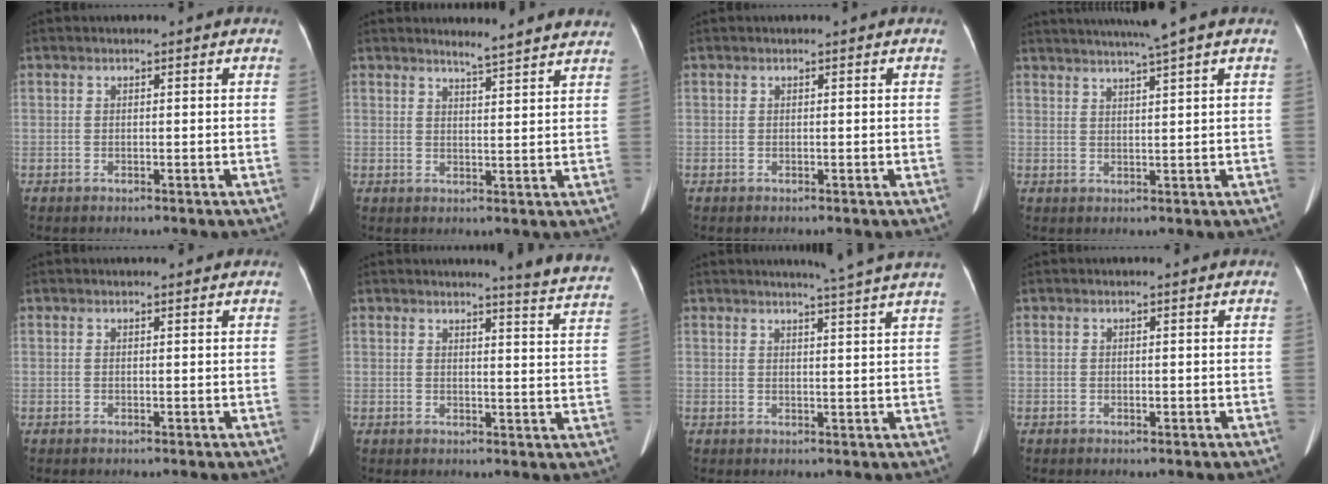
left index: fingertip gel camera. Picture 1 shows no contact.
{"total": 7.3, "force": [6.9, -0.1, 2.3], "torque": [-0.038, -0.003, 0.075]}
{"total": 0.0}
{"total": 7.0, "force": [5.6, -1.4, 3.8], "torque": [-0.061, 0.013, 0.081]}
{"total": 1.3, "force": [1.2, 0.2, 0.4], "torque": [-0.010, 0.006, 0.016]}
{"total": 10.1, "force": [9.8, -1.0, 2.3], "torque": [-0.026, -0.066, 0.091]}
{"total": 7.0, "force": [6.1, -1.5, 3.0], "torque": [-0.041, -0.004, 0.064]}
{"total": 0.0}